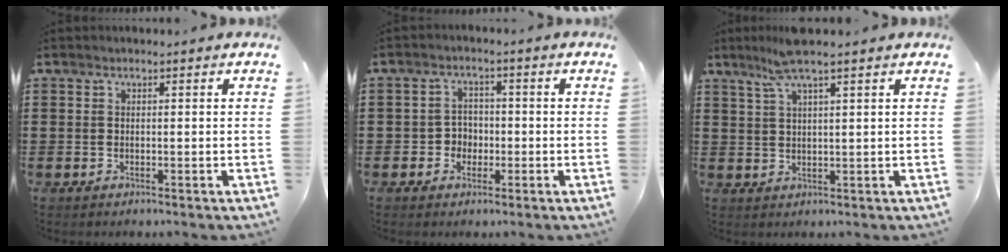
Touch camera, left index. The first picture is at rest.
{"total": 3.1, "force": [-1.1, 2.7, 1.0], "torque": [-0.028, 0.006, -0.027]}
{"total": 5.5, "force": [3.9, 0.1, 3.9], "torque": [-0.086, 0.001, 0.069]}